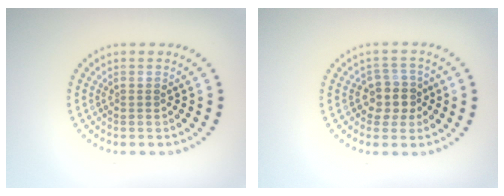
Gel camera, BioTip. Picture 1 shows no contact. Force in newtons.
{"total": 2.8, "press": 2.4, "slide": 1.4}